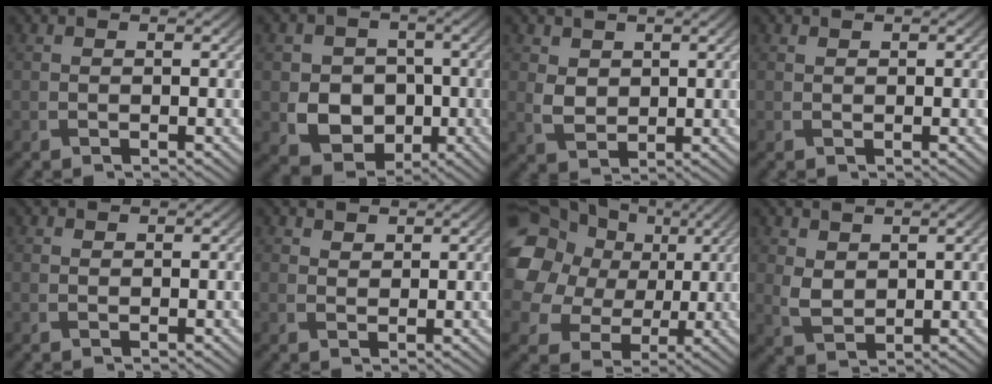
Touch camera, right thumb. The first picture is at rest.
{"total": 8.0, "force": [-1.4, 6.9, 3.9], "torque": [-0.082, -0.016, -0.038]}
{"total": 3.0, "force": [1.1, 2.3, 1.6], "torque": [-0.045, -0.004, 0.022]}
{"total": 0.0}
{"total": 0.0}
{"total": 1.4, "force": [1.1, 0.8, 0.3], "torque": [-0.007, -0.003, 0.022]}
{"total": 16.8, "force": [6.1, 13.0, 8.7], "torque": [-0.237, 0.049, 0.096]}
{"total": 3.0, "force": [1.2, 2.1, 1.8], "torque": [-0.048, -0.004, 0.028]}